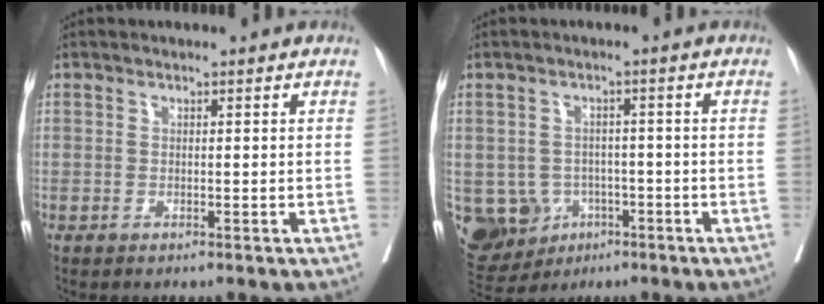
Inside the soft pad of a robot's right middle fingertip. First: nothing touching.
{"total": 11.6, "force": [-3.9, 10.4, 3.4], "torque": [-0.098, 0.012, -0.045]}